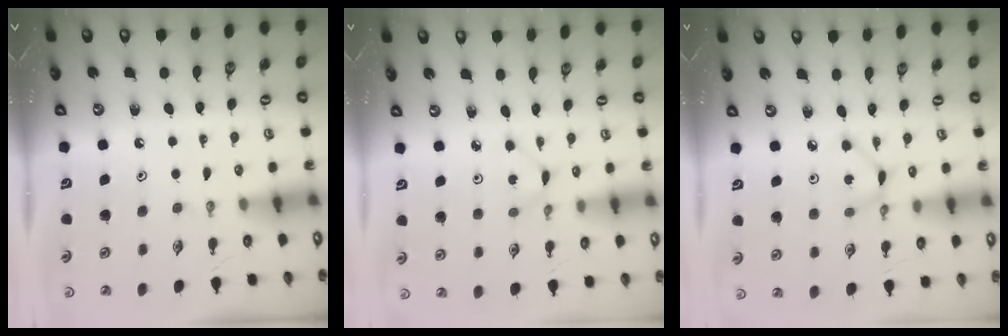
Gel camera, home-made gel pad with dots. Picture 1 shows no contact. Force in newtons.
{"total": 1.3, "press": 1.3, "slide": 0.1}
{"total": 2.2, "press": 2.2, "slide": 0.1}